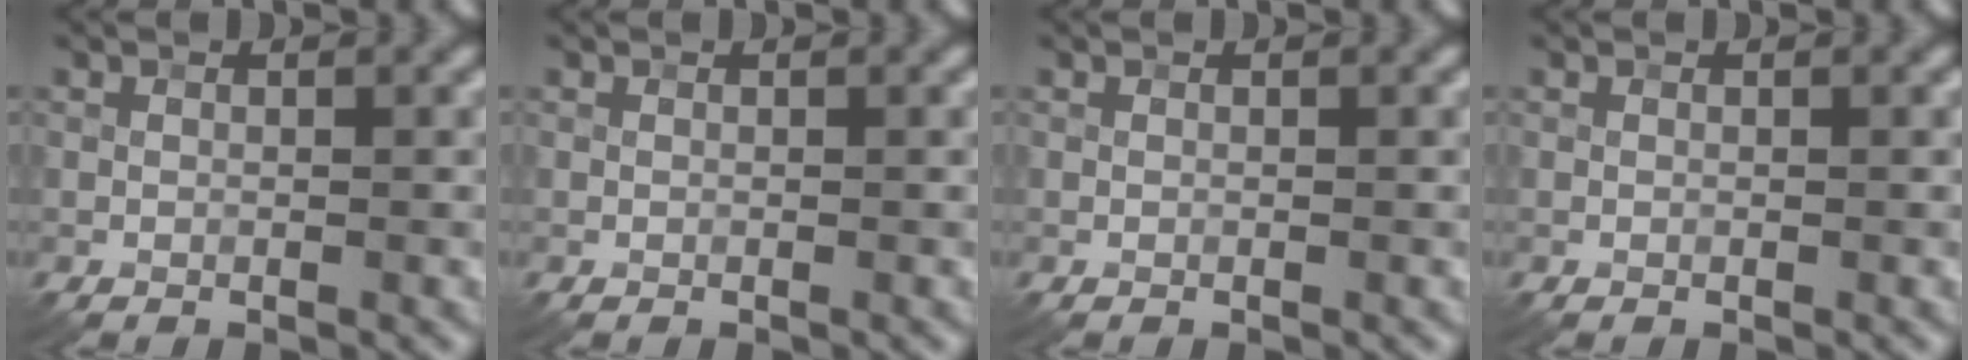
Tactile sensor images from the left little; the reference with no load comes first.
{"total": 0.0}
{"total": 0.0}
{"total": 0.0}